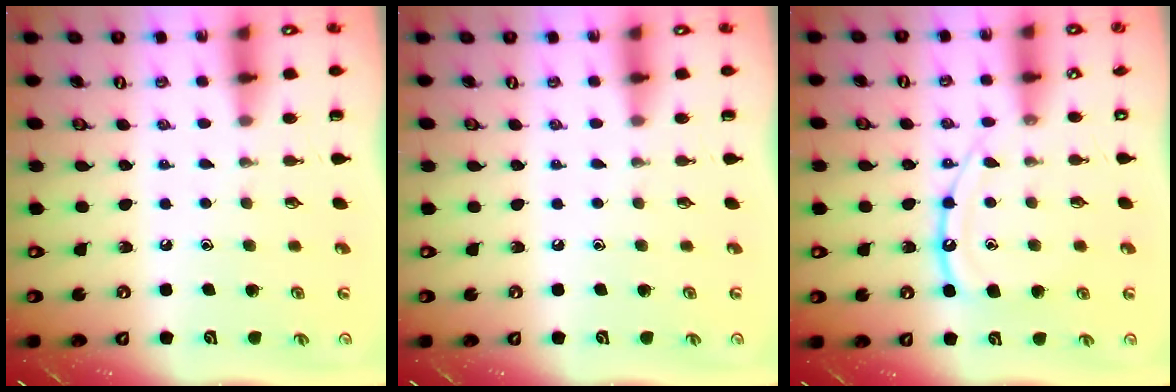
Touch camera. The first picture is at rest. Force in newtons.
{"total": 0.0}
{"total": 12.0, "press": 12.0, "slide": 1.1}